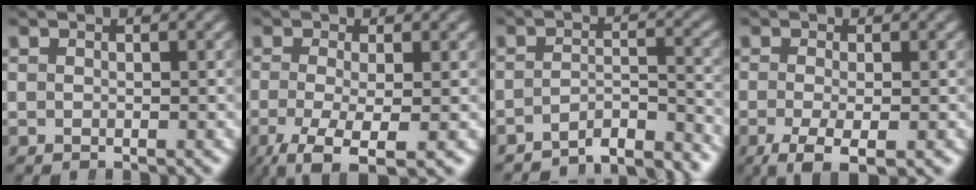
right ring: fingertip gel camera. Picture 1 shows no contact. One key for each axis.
{"total": 7.4, "fx": -5.1, "fy": 2.7, "fz": 4.6, "tx": -0.106, "ty": -0.056, "tz": -0.056}
{"total": 7.0, "fx": -6.5, "fy": 1.5, "fz": 2.1, "tx": -0.025, "ty": -0.028, "tz": -0.099}
{"total": 5.1, "fx": -3.2, "fy": 1.9, "fz": 3.5, "tx": -0.075, "ty": -0.033, "tz": -0.037}